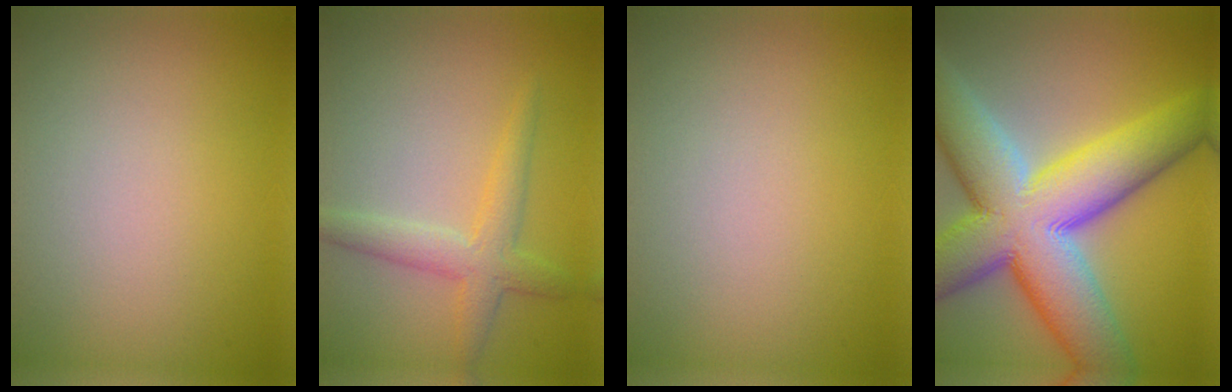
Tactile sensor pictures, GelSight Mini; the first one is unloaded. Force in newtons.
{"total": 3.3, "press": 3.3, "slide": 0.2}
{"total": 0.0}
{"total": 15.0, "press": 15.0, "slide": 1.2}